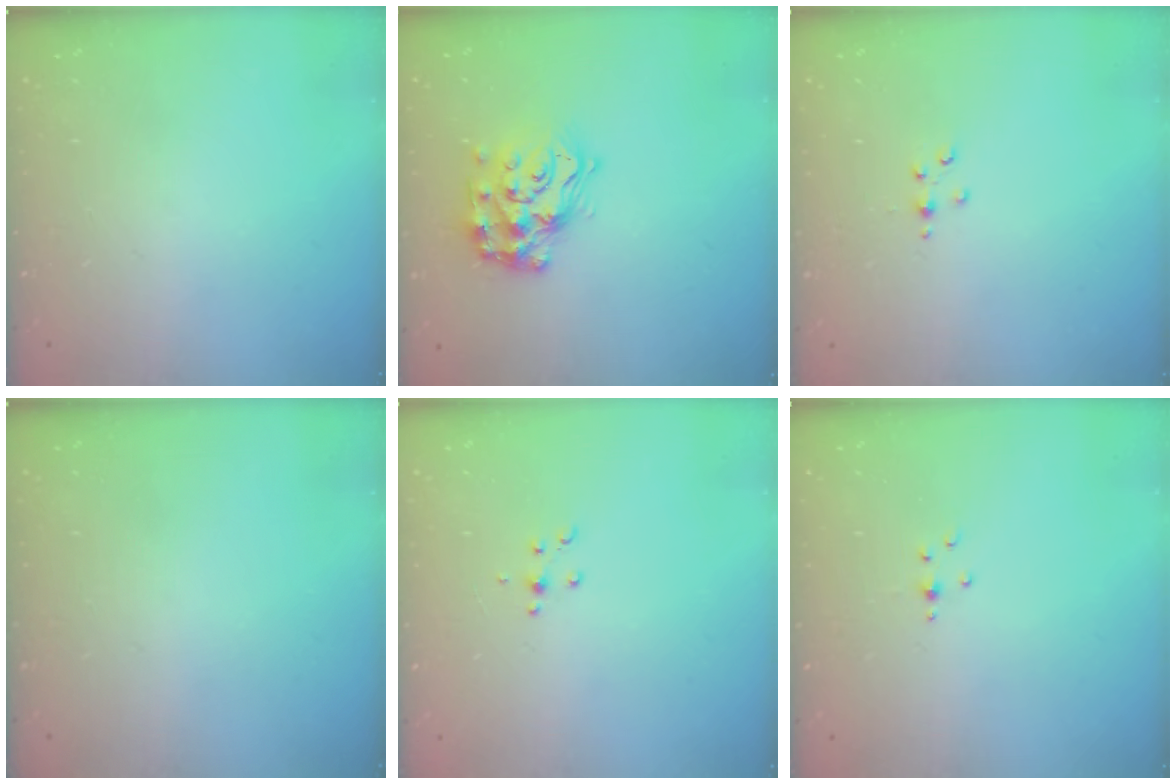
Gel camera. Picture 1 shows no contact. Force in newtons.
{"total": 15.4, "press": 15.3, "slide": 1.0}
{"total": 3.0, "press": 3.0, "slide": 0.3}
{"total": 0.0}
{"total": 4.3, "press": 4.2, "slide": 1.0}
{"total": 3.2, "press": 2.8, "slide": 1.6}